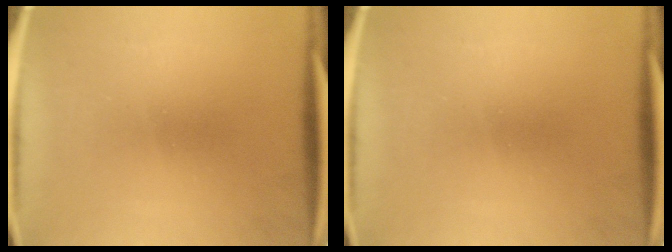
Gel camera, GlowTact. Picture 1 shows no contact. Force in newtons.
{"total": 0.0}